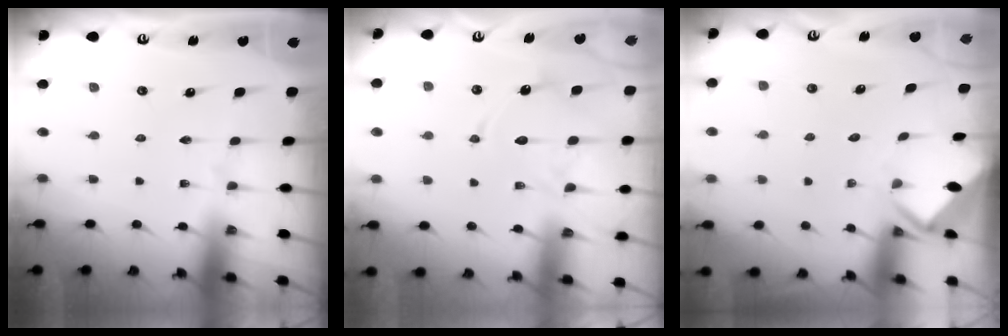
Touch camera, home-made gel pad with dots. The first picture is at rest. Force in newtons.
{"total": 13.5, "press": 13.5, "slide": 1.2}
{"total": 3.3, "press": 3.3, "slide": 0.1}